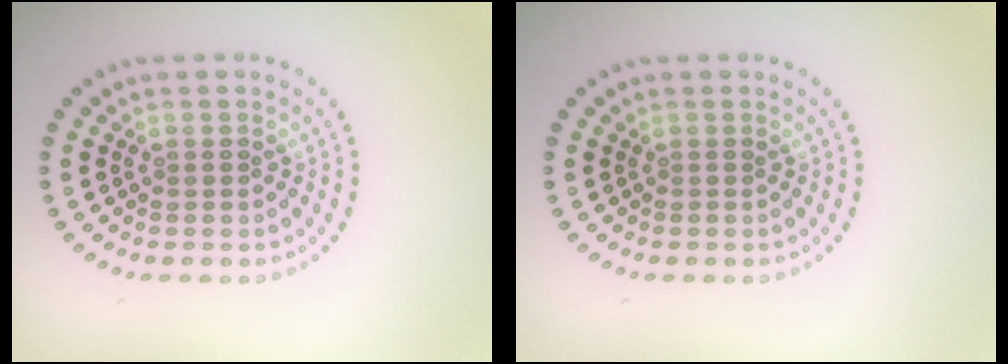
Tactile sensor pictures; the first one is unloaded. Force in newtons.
{"total": 0.0}